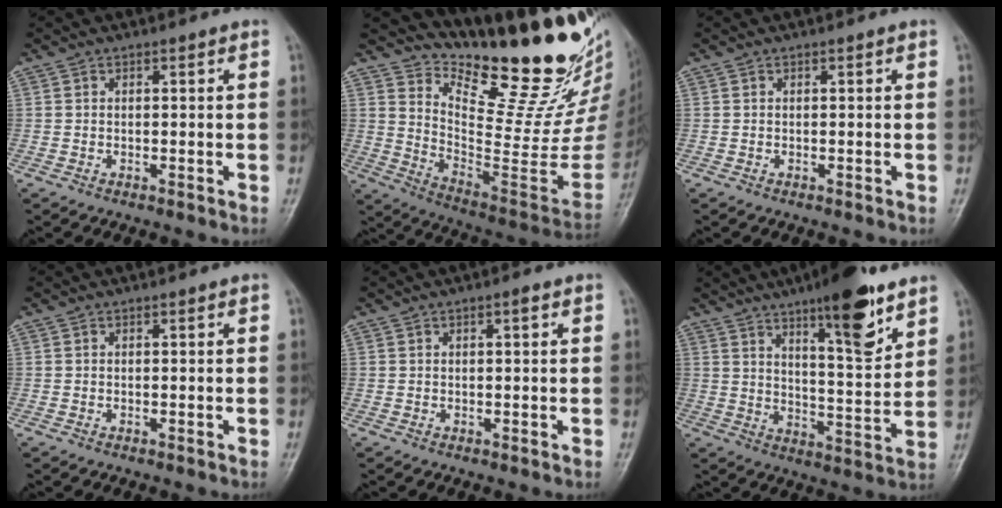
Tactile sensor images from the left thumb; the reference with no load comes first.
{"total": 25.4, "force": [21.7, 6.2, 11.7], "torque": [-0.134, -0.184, 0.312]}
{"total": 0.0}
{"total": 0.0}
{"total": 1.2, "force": [0.5, 0.3, 1.0], "torque": [-0.016, 0.002, 0.006]}
{"total": 15.3, "force": [9.5, 3.9, 11.3], "torque": [-0.145, -0.057, 0.146]}